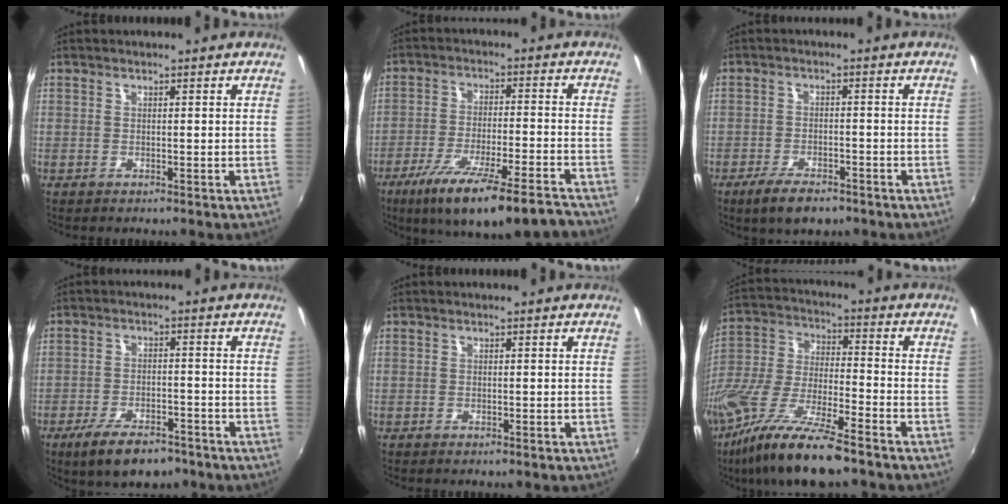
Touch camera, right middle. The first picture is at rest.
{"total": 16.8, "force": [-13.2, 2.0, 10.3], "torque": [-0.191, -0.046, -0.209]}
{"total": 7.3, "force": [-5.4, 2.6, 4.1], "torque": [-0.100, -0.020, -0.091]}
{"total": 10.3, "force": [-7.5, 4.1, 5.7], "torque": [-0.130, -0.021, -0.121]}
{"total": 0.9, "force": [-0.8, 0.3, 0.3], "torque": [-0.006, 0.000, -0.010]}
{"total": 19.1, "force": [-13.2, 4.0, 13.3], "torque": [-0.270, -0.036, -0.249]}